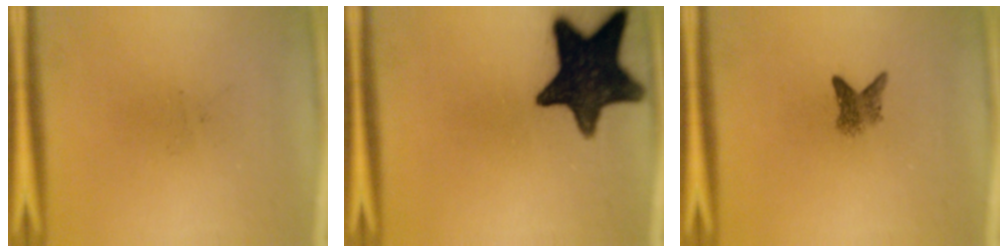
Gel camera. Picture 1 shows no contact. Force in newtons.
{"total": 17.3}
{"total": 2.6}